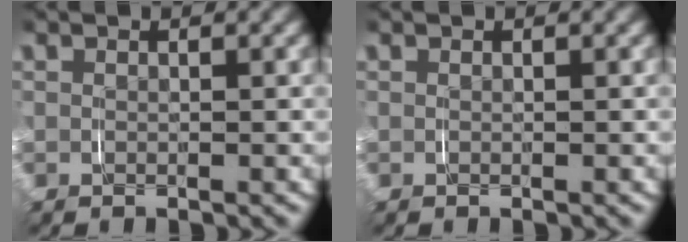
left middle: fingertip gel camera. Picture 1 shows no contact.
{"total": 0.0}